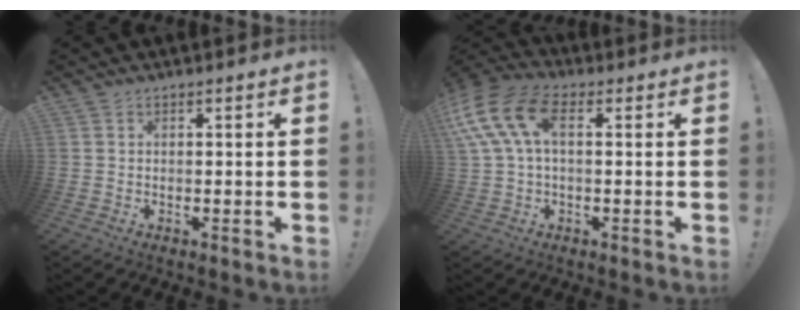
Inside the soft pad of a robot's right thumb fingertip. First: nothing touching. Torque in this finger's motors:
{"motor_torque": [-0.19, 1.53, 2.10, 0.19, 0.27]}